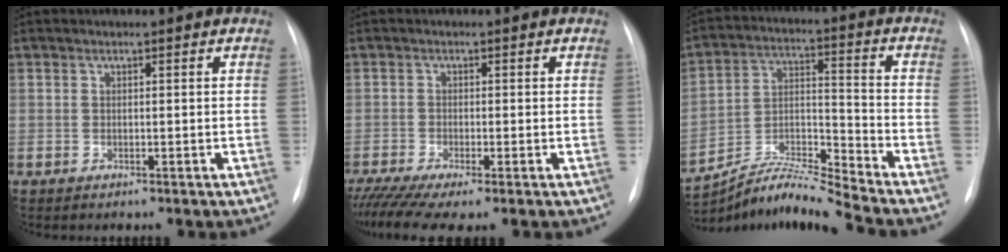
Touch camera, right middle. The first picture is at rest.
{"total": 6.6, "force": [-4.7, 0.8, 4.5], "torque": [-0.081, -0.015, -0.081]}
{"total": 10.3, "force": [-9.9, -2.5, 1.5], "torque": [-0.033, 0.017, -0.182]}